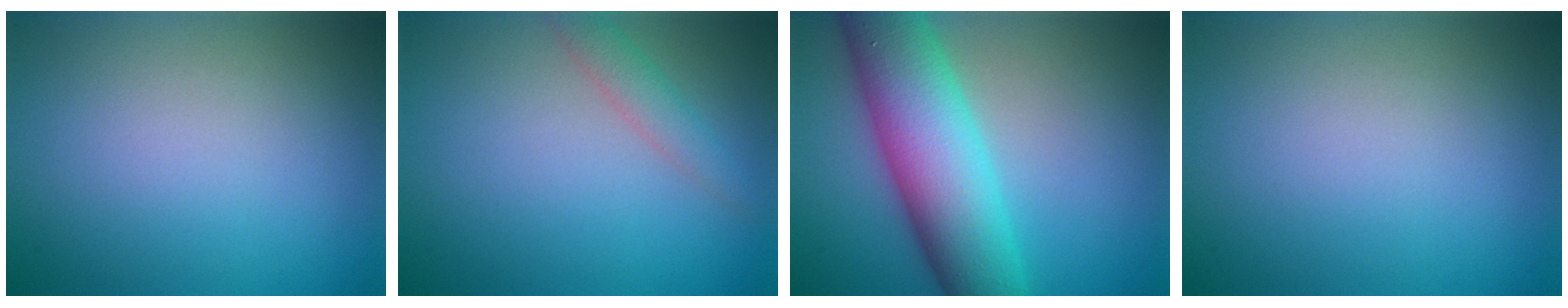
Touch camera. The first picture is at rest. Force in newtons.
{"total": 1.8, "press": 1.8, "slide": 0.1}
{"total": 10.6, "press": 10.5, "slide": 0.5}
{"total": 0.0}